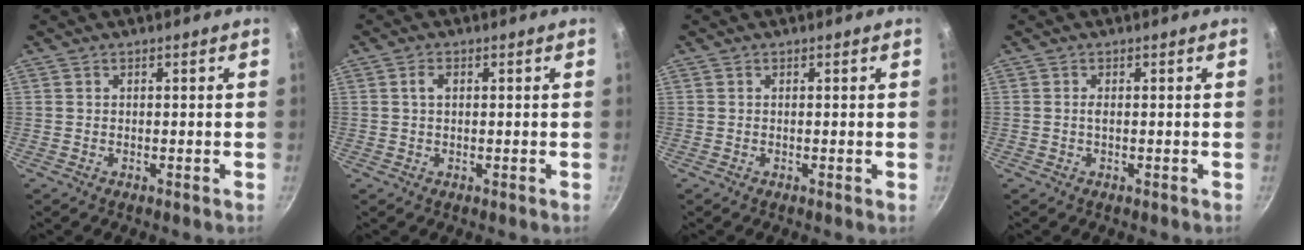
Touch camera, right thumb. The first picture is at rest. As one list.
[{"total": 2.0, "force": [0.5, 1.2, 1.6], "torque": [-0.026, 0.004, 0.008]}, {"total": 0.0}, {"total": 0.9, "force": [0.0, 0.3, 0.8], "torque": [-0.018, 0.001, 0.000]}]